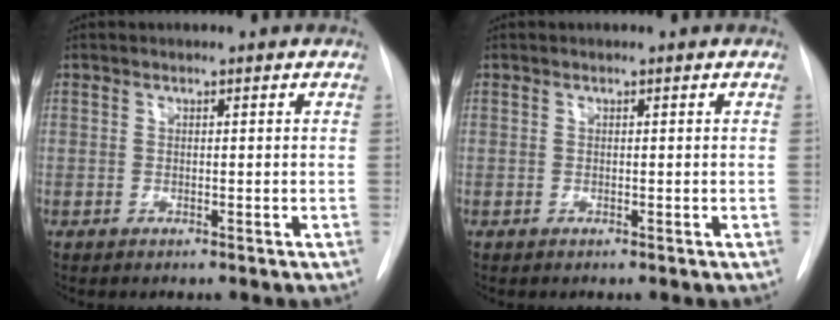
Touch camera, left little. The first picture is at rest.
{"total": 0.0}